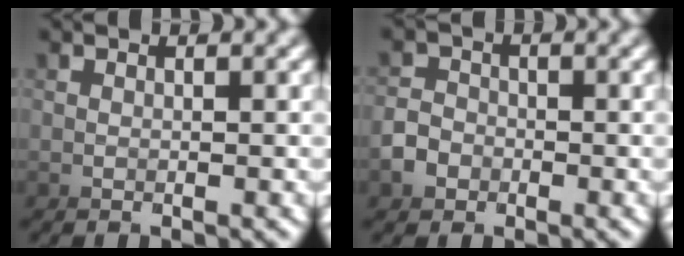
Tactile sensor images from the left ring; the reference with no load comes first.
{"total": 3.6, "force": [-2.1, 1.6, -2.5], "torque": [0.026, -0.014, -0.042]}